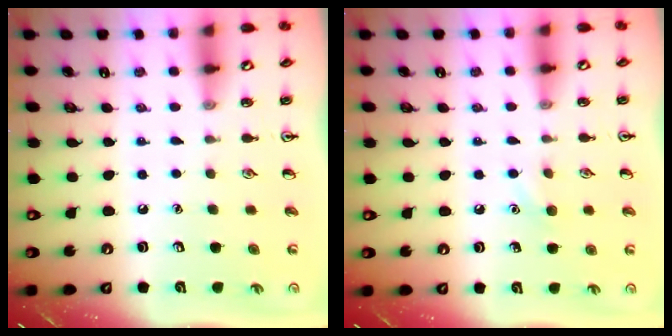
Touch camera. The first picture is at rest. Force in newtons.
{"total": 5.3, "press": 5.1, "slide": 1.4}